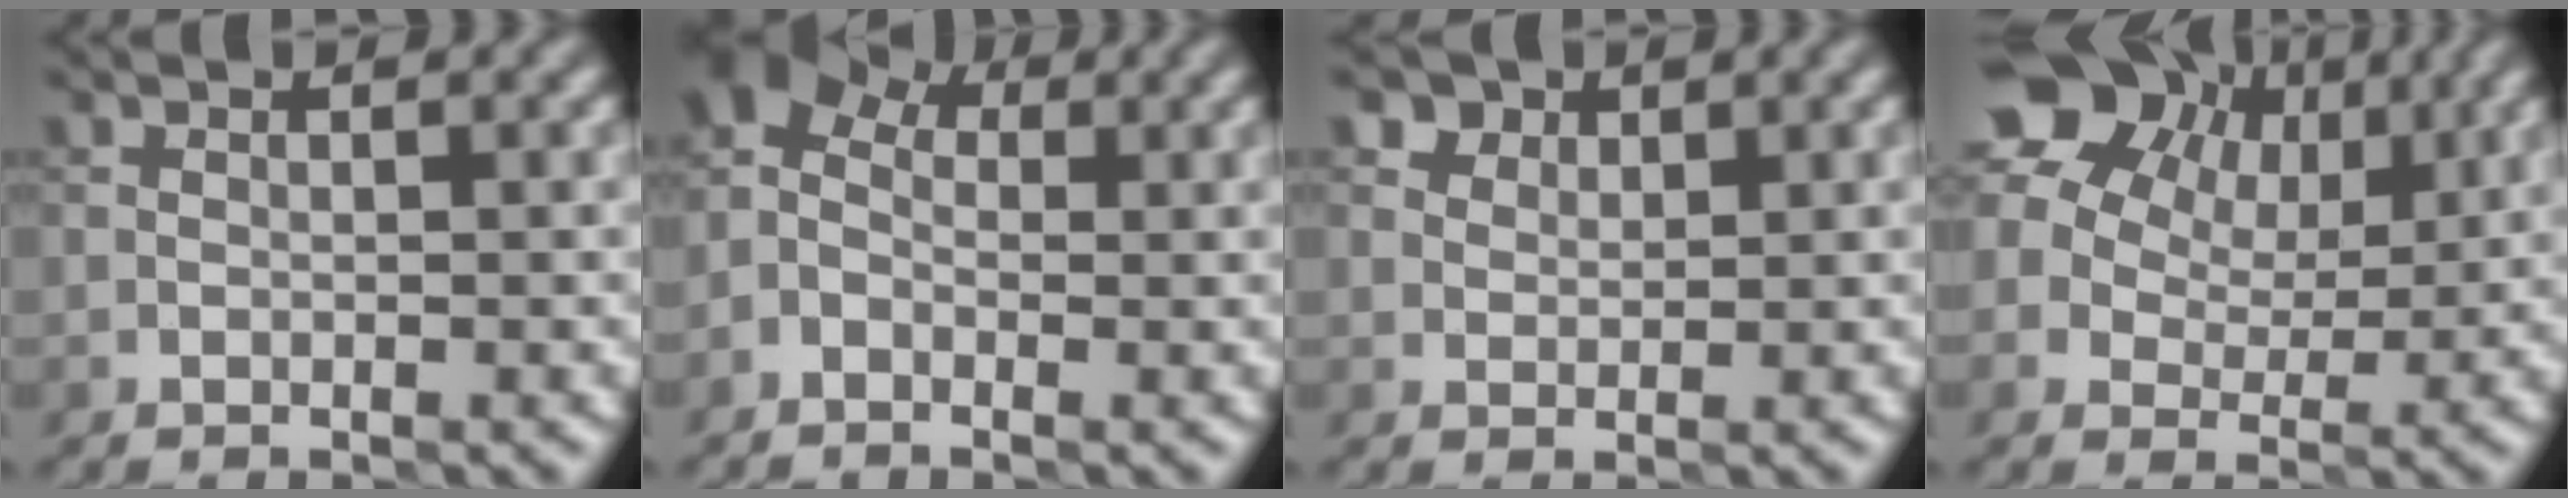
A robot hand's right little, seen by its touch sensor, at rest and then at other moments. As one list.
[{"total": 5.1, "force": [0.2, 3.7, 3.5], "torque": [-0.066, 0.031, -0.009]}, {"total": 4.4, "force": [3.0, 2.8, 1.8], "torque": [-0.035, 0.008, 0.033]}, {"total": 12.5, "force": [5.8, 8.4, 7.3], "torque": [-0.122, 0.041, 0.086]}]